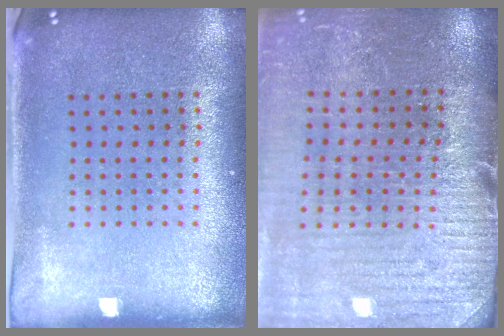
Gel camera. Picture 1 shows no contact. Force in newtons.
{"total": 3.2, "press": 3.0, "slide": 1.0}